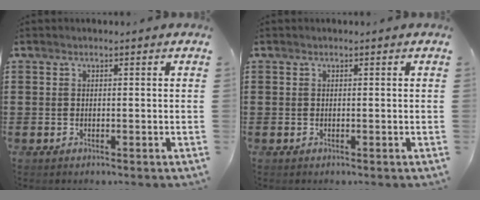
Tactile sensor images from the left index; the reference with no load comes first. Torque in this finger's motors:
{"motor_torque": [0.00, 0.00, 0.00, 0.00]}